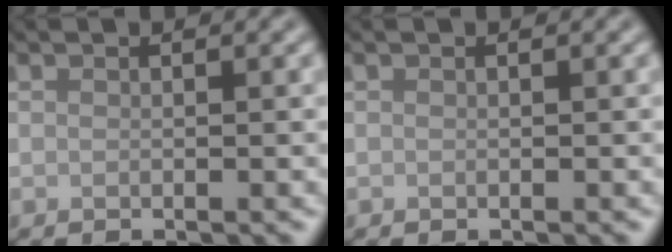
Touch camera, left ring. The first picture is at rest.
{"total": 0.0}